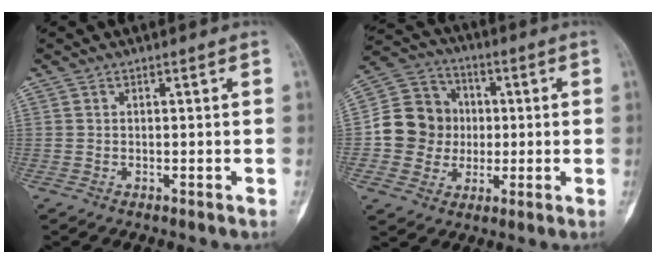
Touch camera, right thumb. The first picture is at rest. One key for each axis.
{"total": 13.0, "fx": -0.2, "fy": 12.2, "fz": 4.7, "tx": -0.052, "ty": 0.026, "tz": -0.006}